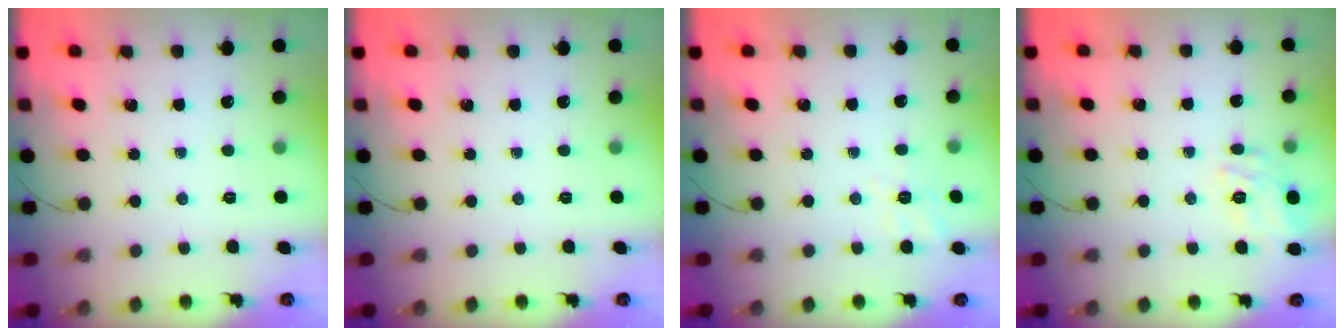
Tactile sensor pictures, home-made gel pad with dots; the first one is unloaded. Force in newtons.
{"total": 0.0}
{"total": 2.1, "press": 0.1, "slide": 2.1}
{"total": 8.5, "press": 8.5, "slide": 1.0}